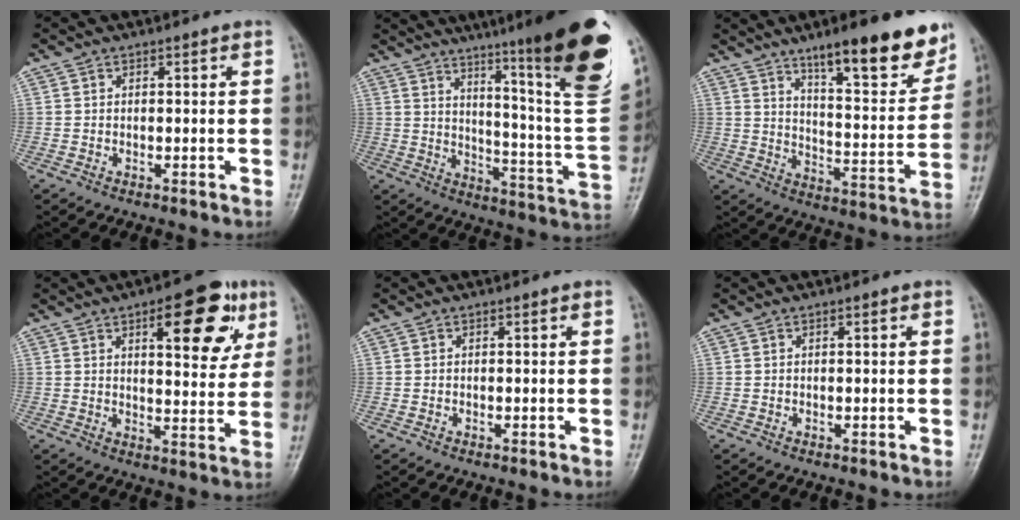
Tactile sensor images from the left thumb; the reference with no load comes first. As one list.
[{"total": 27.1, "force": [16.3, 2.5, 21.5], "torque": [-0.270, -0.083, 0.235]}, {"total": 17.5, "force": [11.8, 4.1, 12.3], "torque": [-0.139, -0.070, 0.182]}, {"total": 13.9, "force": [6.2, 5.5, 11.1], "torque": [-0.106, -0.020, 0.079]}, {"total": 0.0}, {"total": 0.7, "force": [0.2, 0.1, 0.7], "torque": [-0.014, 0.002, 0.003]}]